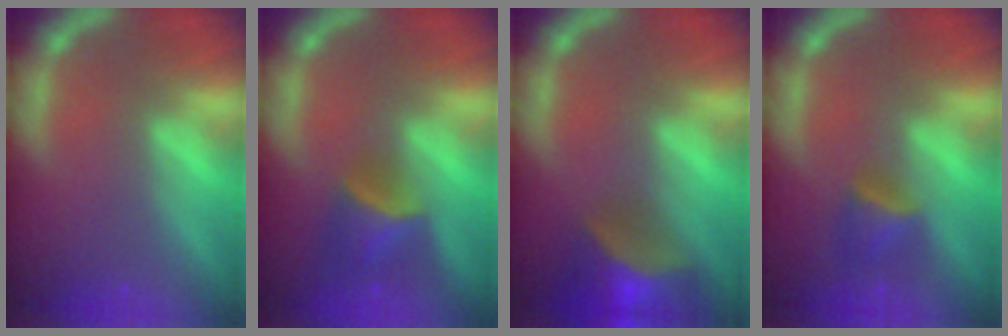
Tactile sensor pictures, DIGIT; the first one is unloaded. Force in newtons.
{"total": 4.4}
{"total": 8.4}
{"total": 2.9}